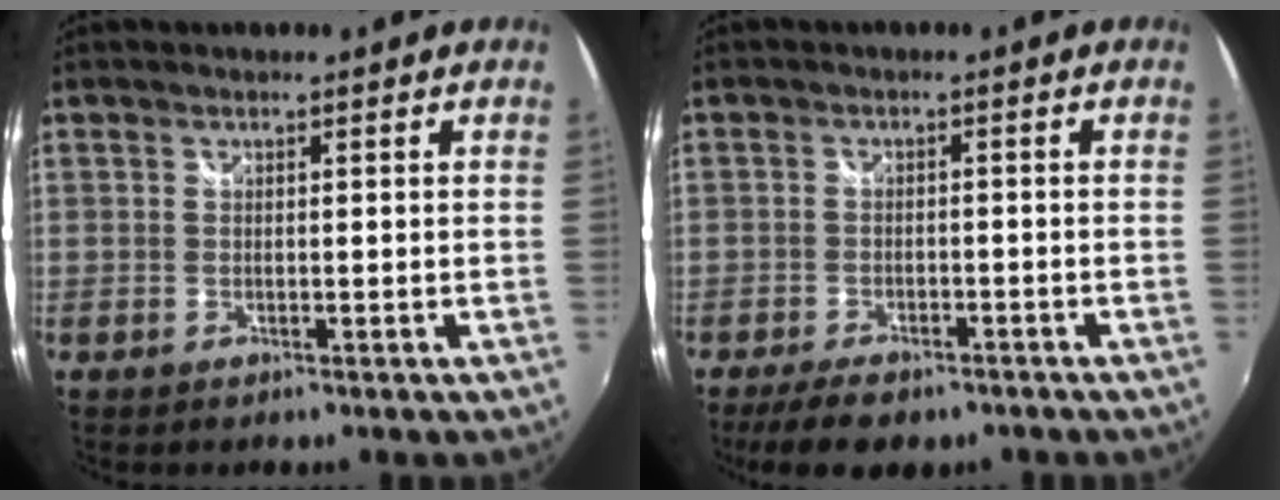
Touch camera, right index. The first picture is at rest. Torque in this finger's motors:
{"motor_torque": [-0.17, -0.06, -0.09, -0.06]}